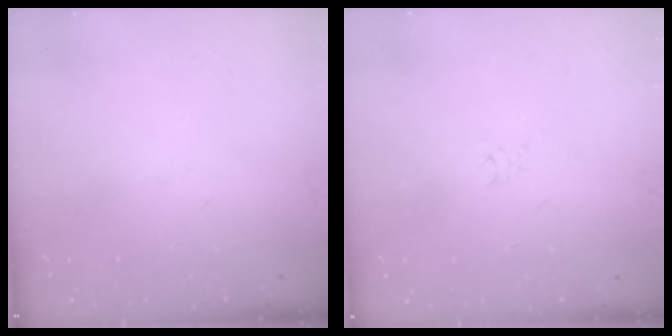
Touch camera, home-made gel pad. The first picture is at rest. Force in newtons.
{"total": 3.8, "press": 3.7, "slide": 0.6}